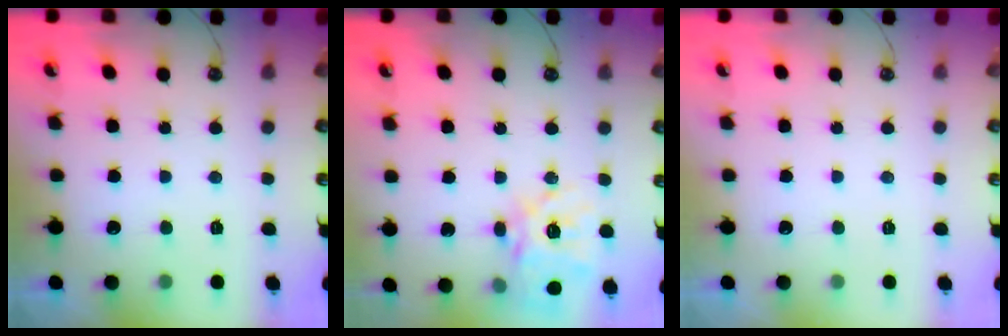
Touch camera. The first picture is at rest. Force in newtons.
{"total": 17.9, "press": 17.7, "slide": 2.7}
{"total": 0.0}